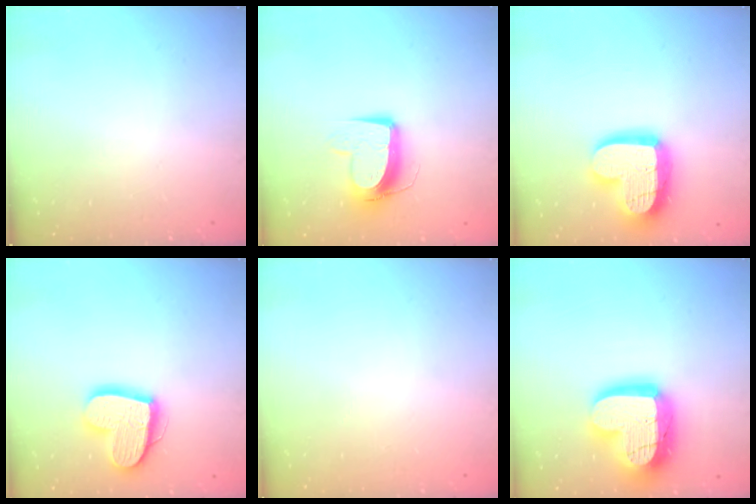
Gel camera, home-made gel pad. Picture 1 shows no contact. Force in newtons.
{"total": 10.6, "press": 10.6, "slide": 0.6}
{"total": 17.1, "press": 17.0, "slide": 1.6}
{"total": 16.2, "press": 16.2, "slide": 1.4}
{"total": 0.0}
{"total": 21.4, "press": 21.3, "slide": 1.7}